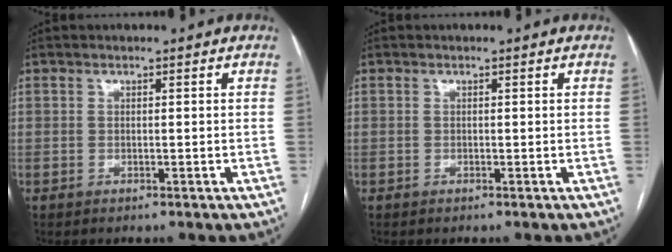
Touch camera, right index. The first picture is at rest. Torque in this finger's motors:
{"motor_torque": [0.11, 0.06, 0.01, 0.01]}